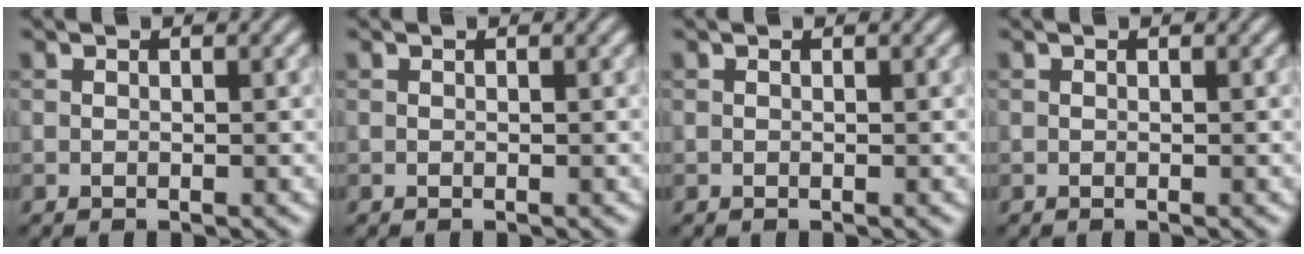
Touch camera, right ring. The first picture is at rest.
{"total": 0.0}
{"total": 0.0}
{"total": 0.0}